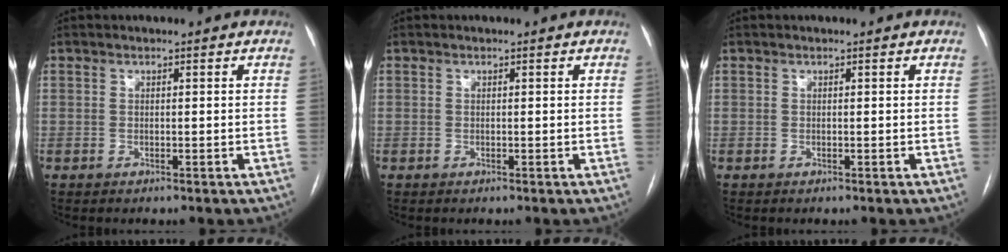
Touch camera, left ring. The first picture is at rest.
{"total": 0.0}
{"total": 0.0}